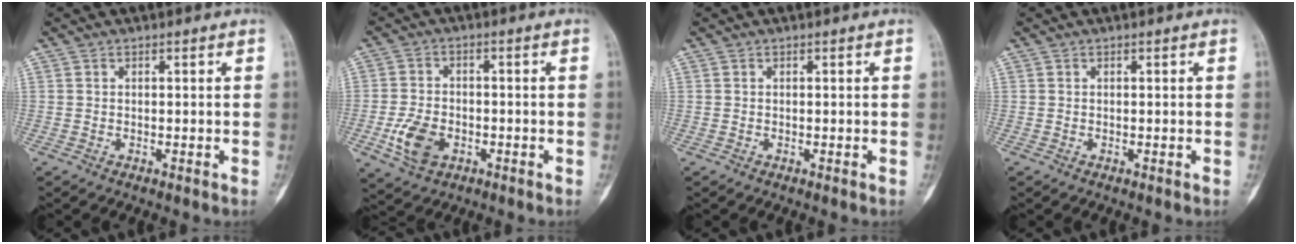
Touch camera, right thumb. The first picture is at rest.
{"total": 7.5, "force": [-2.6, 5.0, 5.0], "torque": [-0.092, 0.007, -0.044]}
{"total": 0.0}
{"total": 0.0}